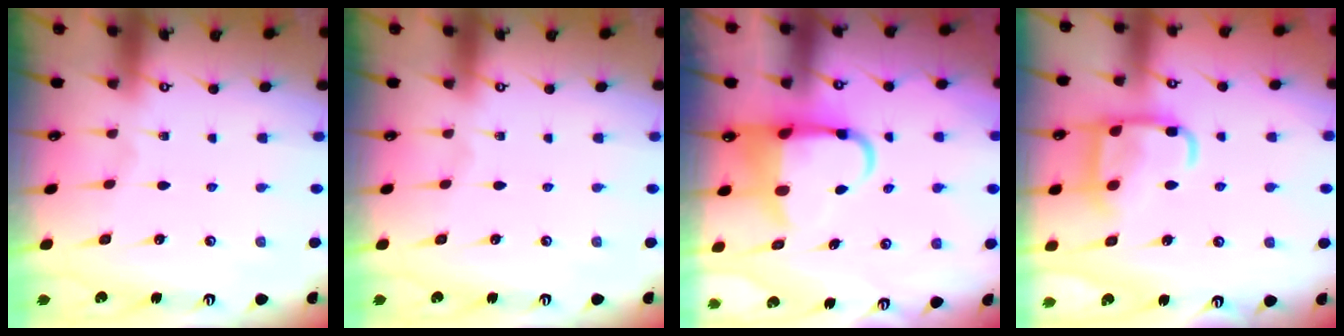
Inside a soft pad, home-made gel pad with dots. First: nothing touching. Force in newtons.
{"total": 0.0}
{"total": 7.3, "press": 7.2, "slide": 1.3}
{"total": 14.1, "press": 14.1, "slide": 1.3}